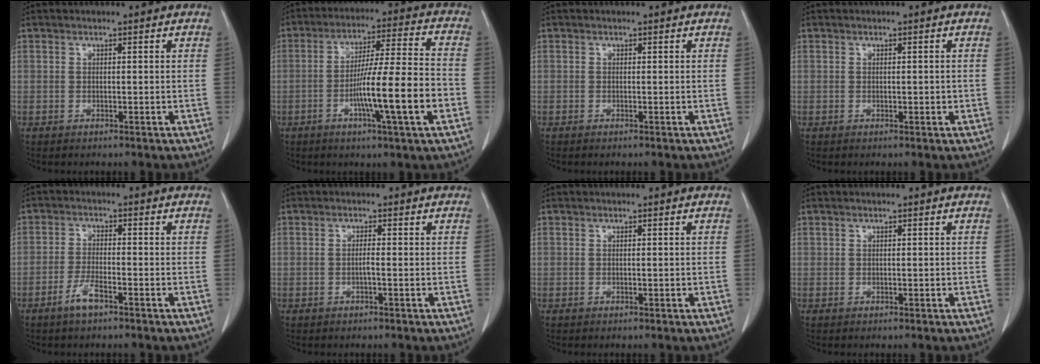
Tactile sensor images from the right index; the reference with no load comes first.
{"total": 15.3, "force": [-4.7, 0.0, 14.6], "torque": [-0.241, 0.002, -0.075]}
{"total": 0.0}
{"total": 1.1, "force": [0.0, 0.6, 0.9], "torque": [-0.011, 0.000, 0.005]}
{"total": 3.7, "force": [-2.4, 0.7, 2.7], "torque": [-0.056, 0.000, -0.044]}
{"total": 1.2, "force": [-0.2, 0.1, 1.2], "torque": [-0.019, 0.002, -0.001]}
{"total": 0.0}
{"total": 0.0}